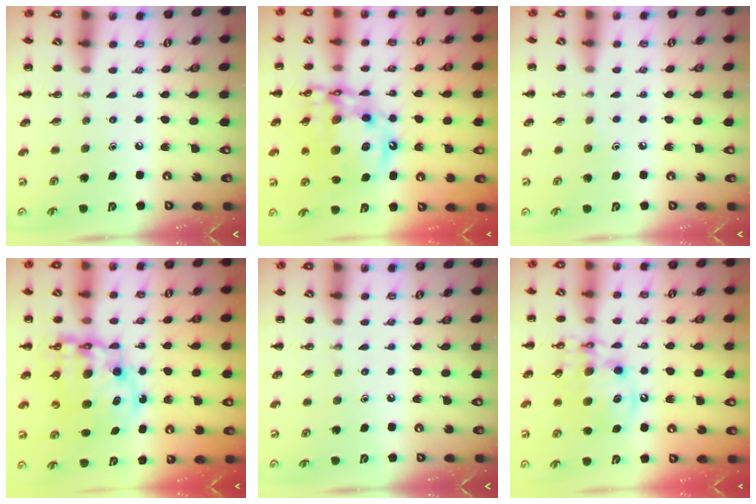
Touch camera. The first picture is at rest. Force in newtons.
{"total": 18.3, "press": 17.7, "slide": 4.8}
{"total": 3.1, "press": 2.9, "slide": 1.1}
{"total": 13.2, "press": 12.8, "slide": 3.1}
{"total": 0.0}
{"total": 12.3, "press": 11.9, "slide": 3.0}